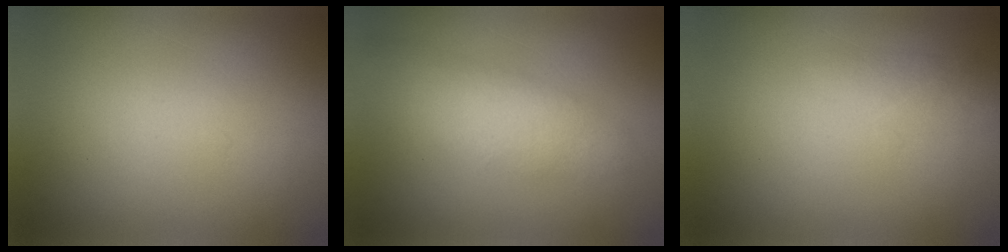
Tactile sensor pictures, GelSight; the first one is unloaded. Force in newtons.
{"total": 3.2}
{"total": 1.9}